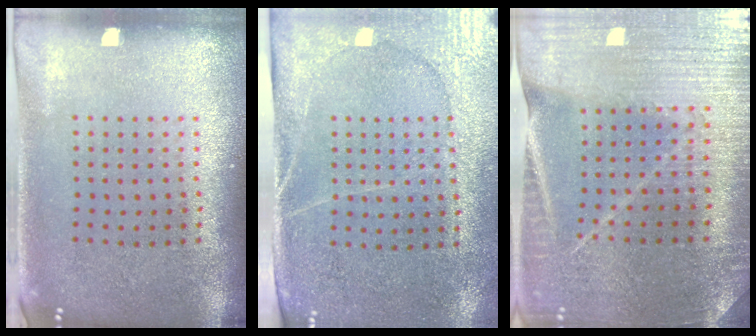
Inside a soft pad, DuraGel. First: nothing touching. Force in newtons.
{"total": 2.9, "press": 2.6, "slide": 1.3}
{"total": 2.6, "press": 2.6, "slide": 0.4}